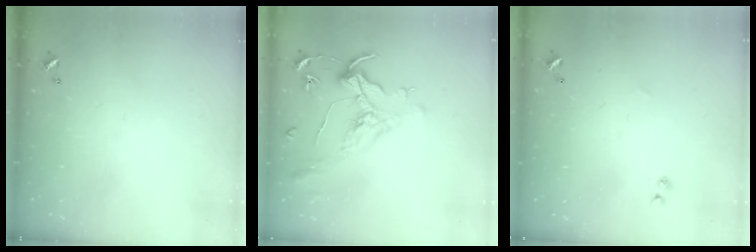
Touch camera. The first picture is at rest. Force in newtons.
{"total": 1.4, "press": 1.2, "slide": 0.7}
{"total": 1.4, "press": 1.3, "slide": 0.4}